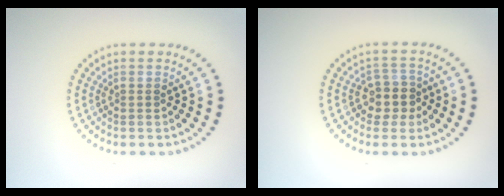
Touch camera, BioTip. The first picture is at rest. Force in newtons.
{"total": 2.6, "press": 2.3, "slide": 1.3}